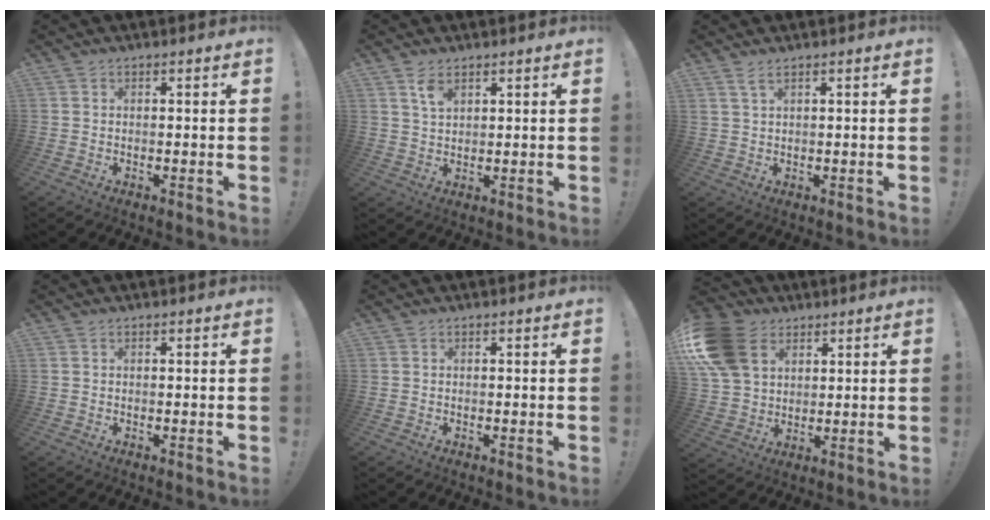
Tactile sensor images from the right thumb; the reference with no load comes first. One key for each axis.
{"total": 4.2, "fx": 2.6, "fy": 2.0, "fz": 2.6, "tx": -0.034, "ty": -0.017, "tz": 0.043}
{"total": 2.6, "fx": 1.6, "fy": 0.4, "fz": 2.0, "tx": -0.049, "ty": 0.002, "tz": 0.031}
{"total": 0.0}
{"total": 0.0}
{"total": 16.4, "fx": 6.3, "fy": 12.2, "fz": 8.9, "tx": -0.172, "ty": -0.013, "tz": 0.127}